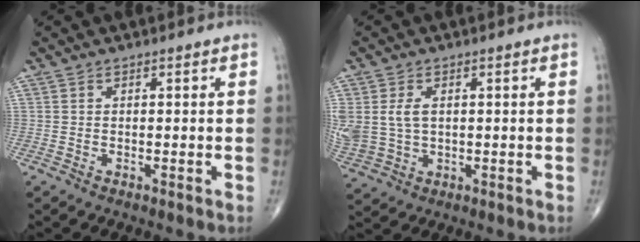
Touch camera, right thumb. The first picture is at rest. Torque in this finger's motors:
{"motor_torque": [-0.19, 0.41, 0.57, 0.02, 0.10]}